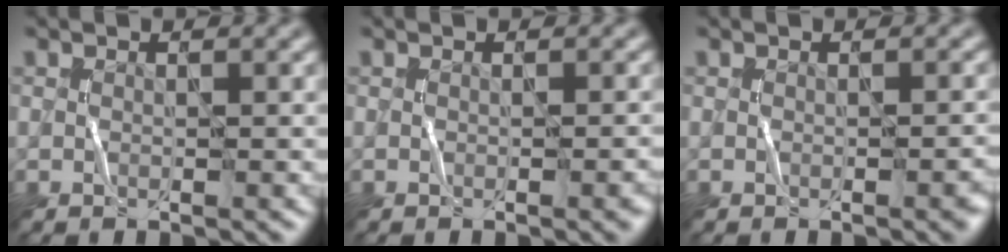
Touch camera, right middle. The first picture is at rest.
{"total": 1.8, "force": [-0.5, 0.7, 1.6], "torque": [-0.005, 0.006, -0.002]}
{"total": 1.9, "force": [-0.6, 0.6, 1.7], "torque": [-0.010, 0.008, -0.006]}